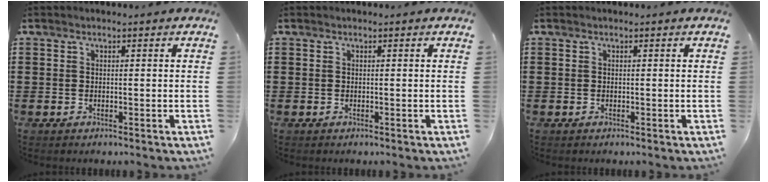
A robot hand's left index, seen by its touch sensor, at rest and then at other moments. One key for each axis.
{"total": 0.0}
{"total": 0.0}